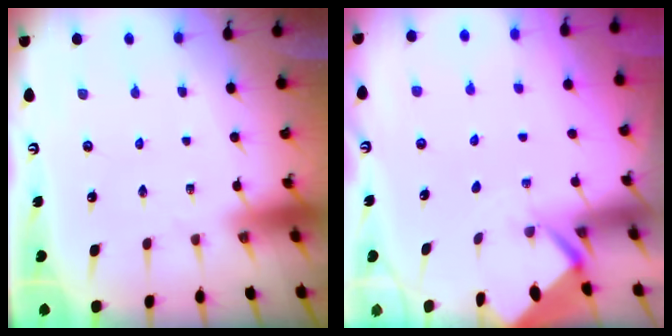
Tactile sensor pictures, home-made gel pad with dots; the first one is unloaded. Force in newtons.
{"total": 2.8, "press": 2.8, "slide": 0.2}